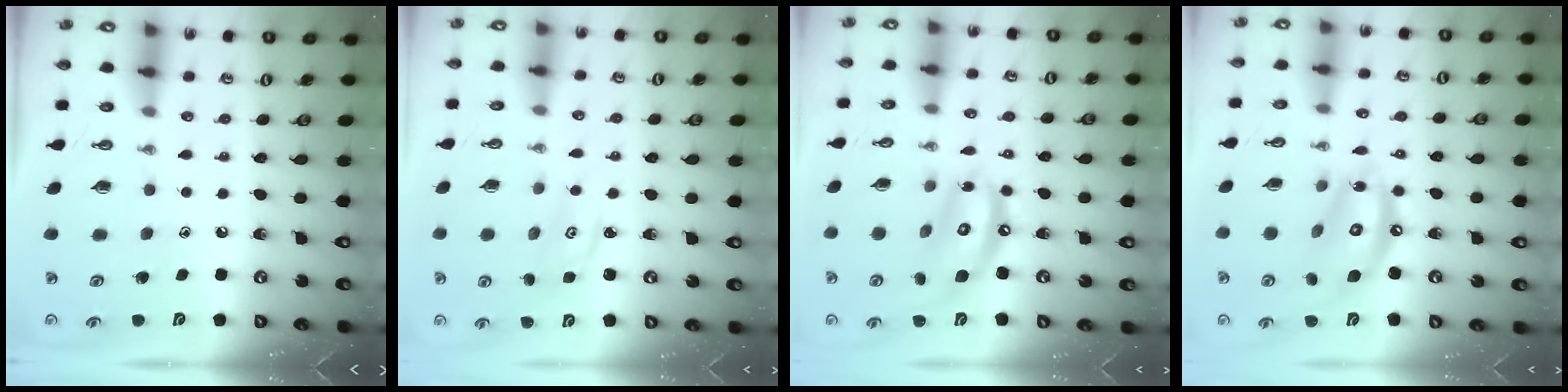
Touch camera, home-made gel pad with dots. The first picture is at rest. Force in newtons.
{"total": 1.8, "press": 1.8, "slide": 0.1}
{"total": 12.9, "press": 12.8, "slide": 1.5}
{"total": 14.5, "press": 14.5, "slide": 1.2}